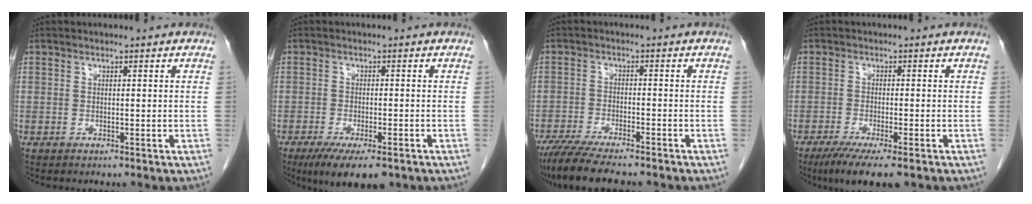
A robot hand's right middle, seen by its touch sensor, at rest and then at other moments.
{"total": 9.1, "force": [-6.3, 2.3, 6.1], "torque": [-0.093, -0.019, -0.095]}
{"total": 11.3, "force": [-9.5, 1.5, 5.9], "torque": [-0.095, -0.022, -0.149]}
{"total": 7.6, "force": [-5.3, 0.9, 5.4], "torque": [-0.087, -0.020, -0.082]}